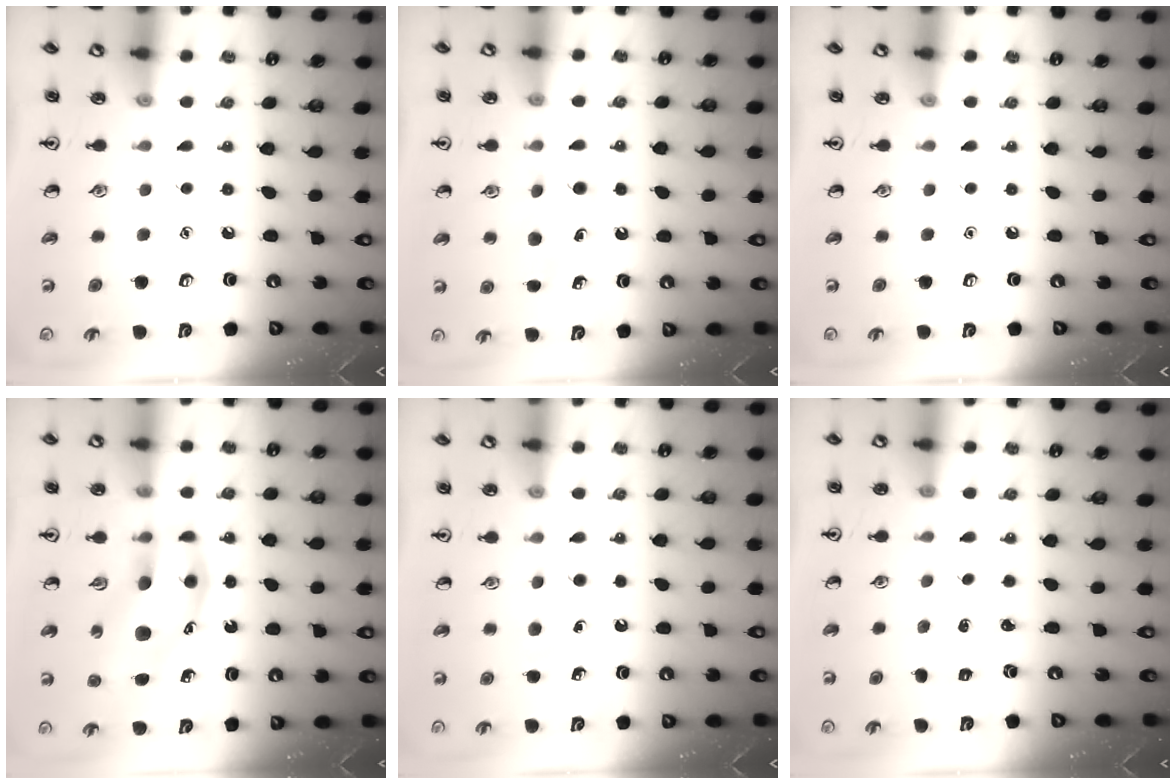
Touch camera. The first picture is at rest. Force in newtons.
{"total": 8.2, "press": 8.0, "slide": 1.8}
{"total": 0.0}
{"total": 14.8, "press": 14.3, "slide": 3.9}
{"total": 3.8, "press": 3.6, "slide": 1.2}
{"total": 1.6, "press": 1.5, "slide": 0.6}